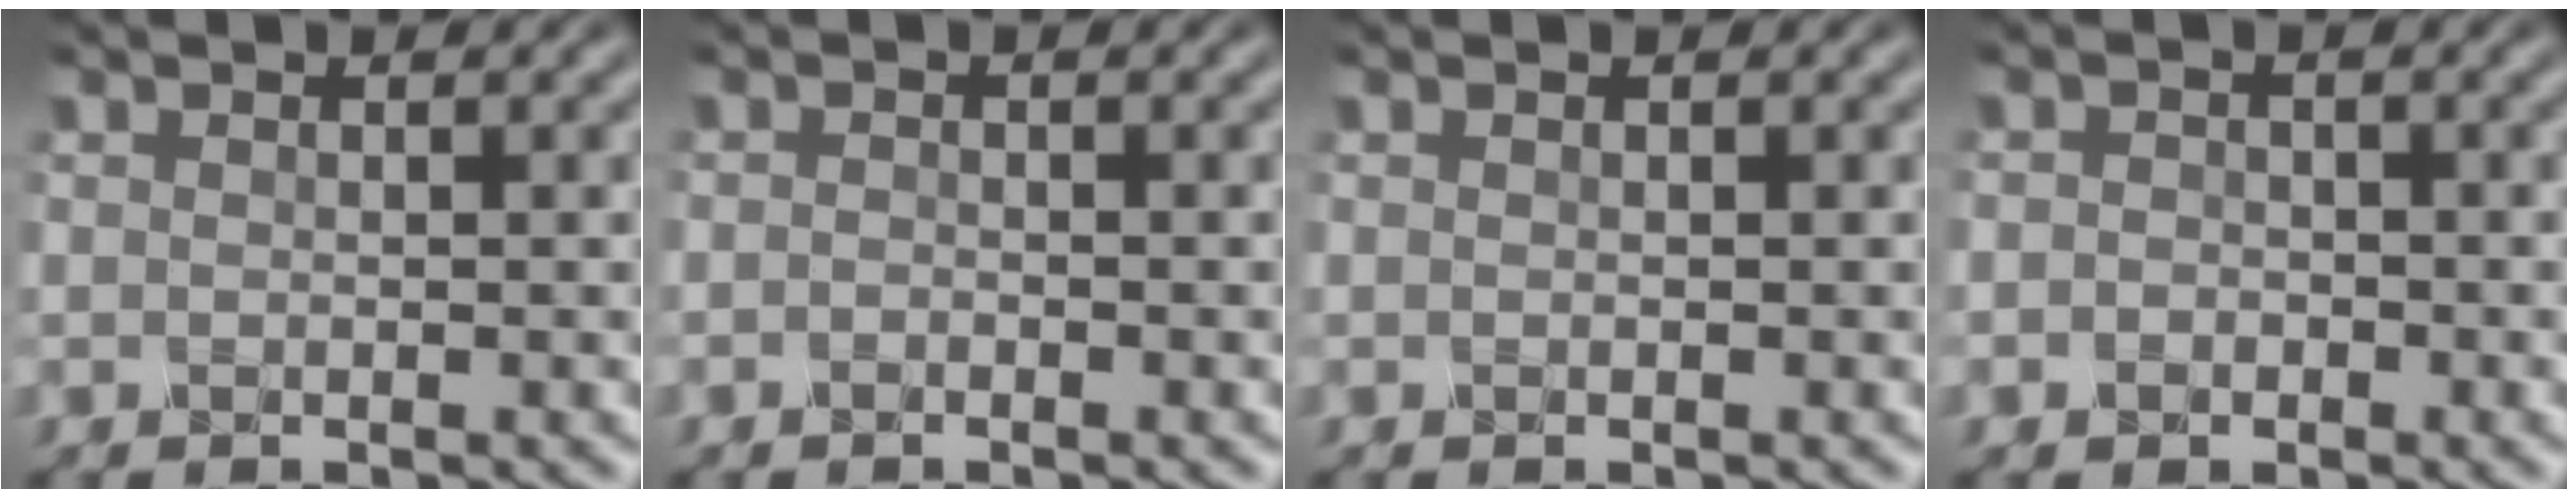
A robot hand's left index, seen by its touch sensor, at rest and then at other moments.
{"total": 0.5, "force": [-0.4, 0.3, 0.3], "torque": [-0.005, -0.001, -0.008]}
{"total": 0.0}
{"total": 1.3, "force": [-0.5, 1.1, 0.4], "torque": [0.005, -0.001, -0.014]}